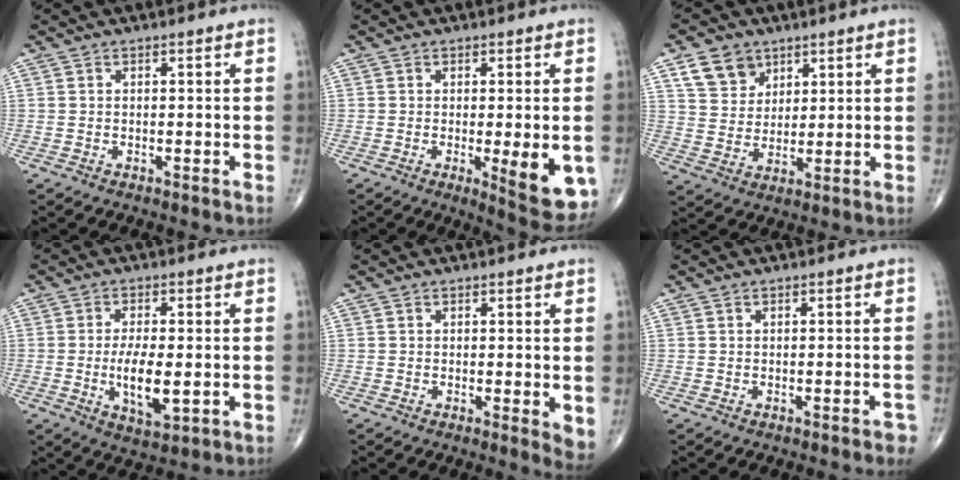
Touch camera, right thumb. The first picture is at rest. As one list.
[{"total": 9.7, "force": [-1.9, 2.7, 9.1], "torque": [-0.112, -0.023, -0.019]}, {"total": 7.8, "force": [4.4, 5.9, 2.7], "torque": [-0.025, -0.021, 0.087]}, {"total": 8.3, "force": [-1.1, 3.2, 7.5], "torque": [-0.133, -0.014, -0.016]}, {"total": 3.9, "force": [0.1, 1.2, 3.8], "torque": [-0.048, -0.012, 0.000]}, {"total": 1.5, "force": [-0.9, 0.5, 1.1], "torque": [-0.012, 0.004, -0.008]}]